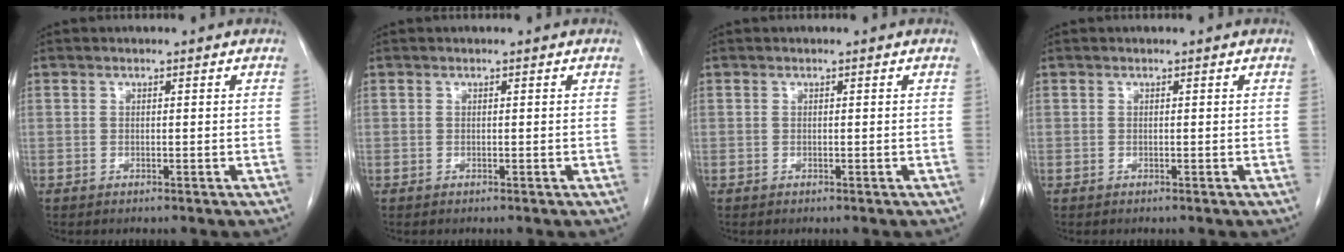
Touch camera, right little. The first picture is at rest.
{"total": 0.0}
{"total": 0.0}
{"total": 0.0}